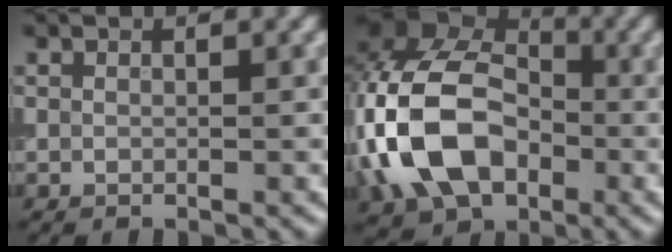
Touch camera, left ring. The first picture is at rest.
{"total": 12.5, "force": [-2.8, 8.8, 8.5], "torque": [-0.197, 0.001, -0.067]}